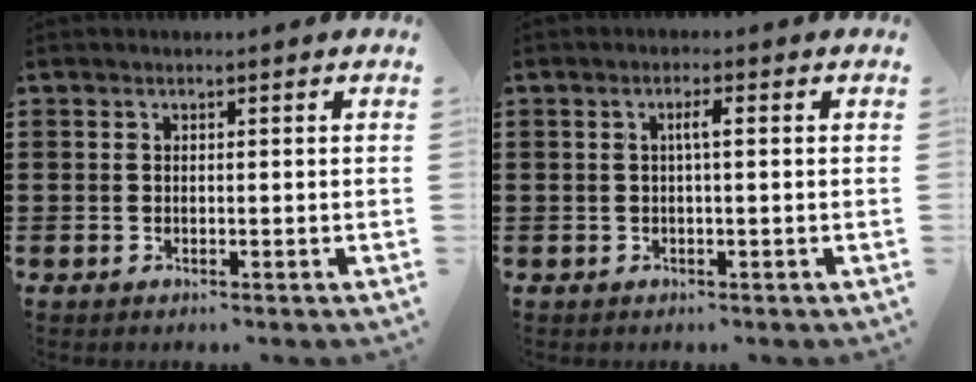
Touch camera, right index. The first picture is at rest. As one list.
[{"total": 2.0, "force": [0.1, 0.1, 2.0], "torque": [-0.039, 0.002, -0.001]}]